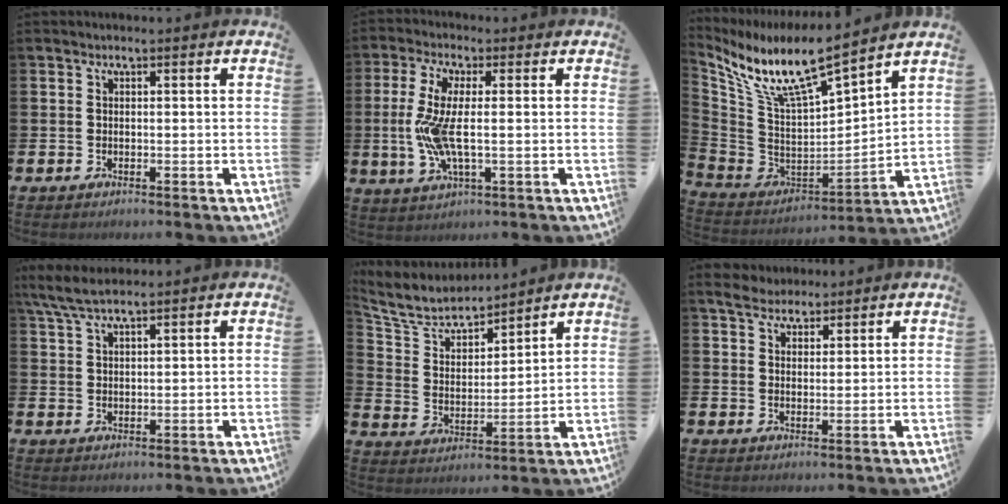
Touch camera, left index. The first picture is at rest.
{"total": 6.8, "force": [-0.2, 2.4, 6.4], "torque": [-0.139, -0.004, -0.006]}
{"total": 9.6, "force": [8.1, 1.1, 4.9], "torque": [-0.137, -0.066, 0.133]}
{"total": 5.0, "force": [4.4, 0.7, 2.3], "torque": [-0.059, -0.010, 0.081]}
{"total": 6.8, "force": [6.4, 1.9, 1.5], "torque": [-0.067, -0.043, 0.111]}
{"total": 4.4, "force": [4.0, 1.6, 0.7], "torque": [-0.016, -0.011, 0.072]}